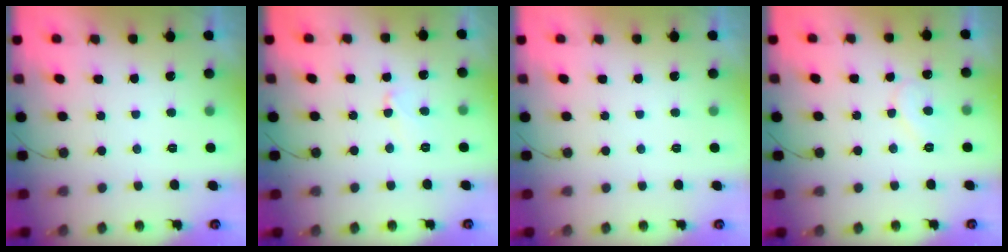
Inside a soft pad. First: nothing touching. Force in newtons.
{"total": 5.1, "press": 5.1, "slide": 0.6}
{"total": 0.0}
{"total": 6.7, "press": 6.7, "slide": 0.5}